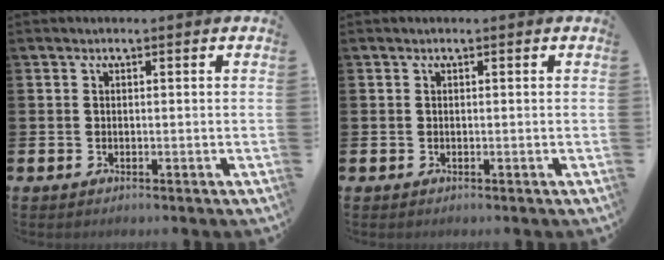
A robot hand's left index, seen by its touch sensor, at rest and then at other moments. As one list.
[{"total": 0.0}]